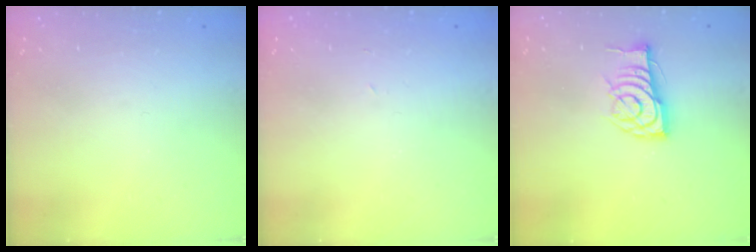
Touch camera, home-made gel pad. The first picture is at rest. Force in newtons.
{"total": 2.0, "press": 2.0, "slide": 0.3}
{"total": 11.8, "press": 11.8, "slide": 0.9}